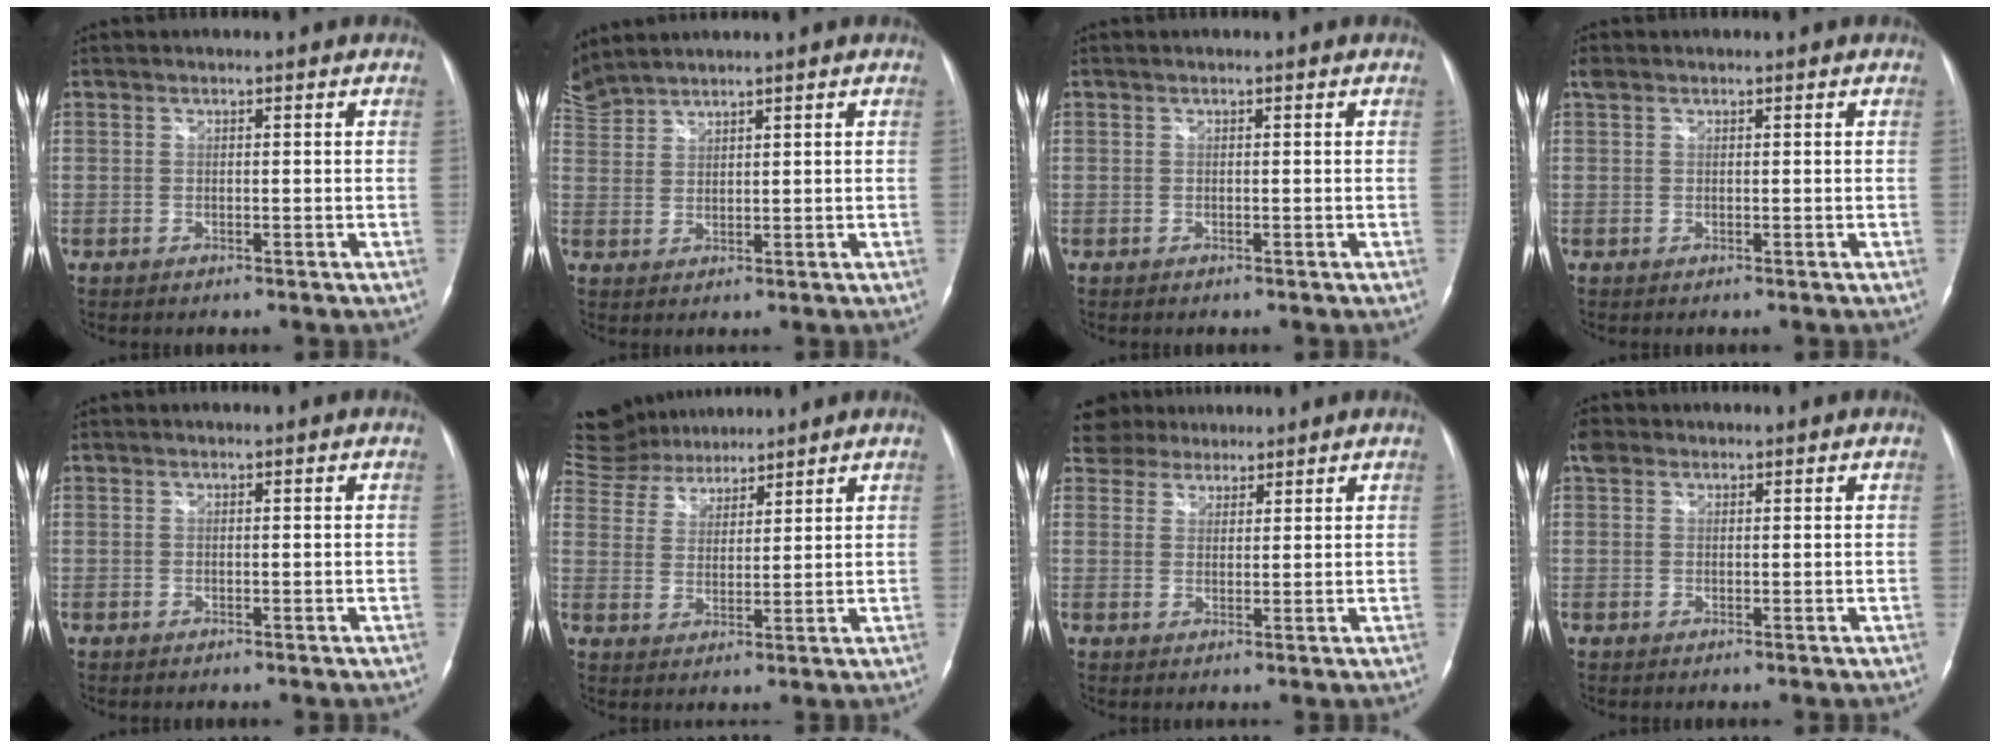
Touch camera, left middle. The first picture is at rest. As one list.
[{"total": 5.7, "force": [5.7, 0.7, 0.8], "torque": [-0.035, 0.015, 0.124]}, {"total": 0.0}, {"total": 1.2, "force": [0.8, 0.7, 0.4], "torque": [-0.016, 0.020, 0.017]}, {"total": 0.0}, {"total": 12.8, "force": [11.6, 4.5, 2.8], "torque": [-0.081, 0.038, 0.216]}, {"total": 4.7, "force": [4.3, 2.0, 0.4], "torque": [-0.012, 0.022, 0.078]}, {"total": 2.3, "force": [1.4, 1.7, 0.7], "torque": [-0.019, 0.022, 0.025]}]